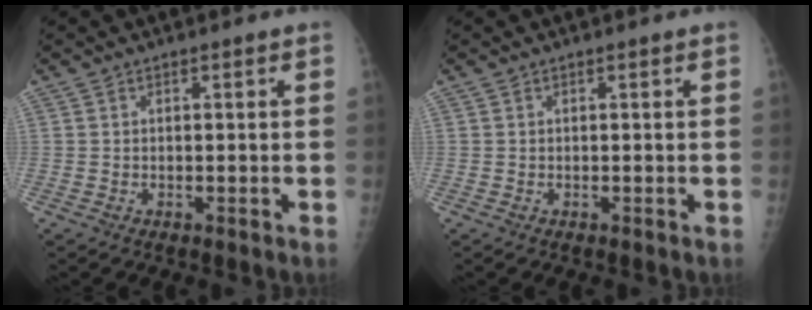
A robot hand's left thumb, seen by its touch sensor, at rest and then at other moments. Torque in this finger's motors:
{"motor_torque": [0.00, 0.00, -0.04, -0.05, 0.00]}